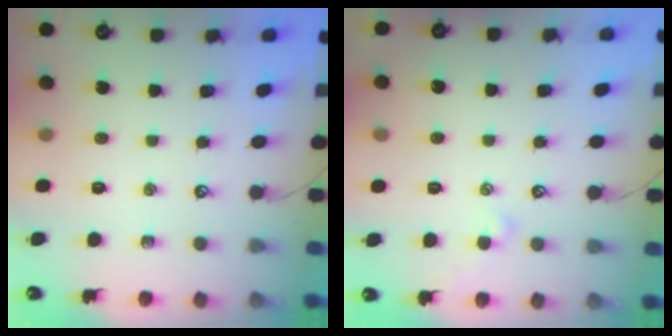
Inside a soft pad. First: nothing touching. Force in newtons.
{"total": 2.1, "press": 2.0, "slide": 0.4}